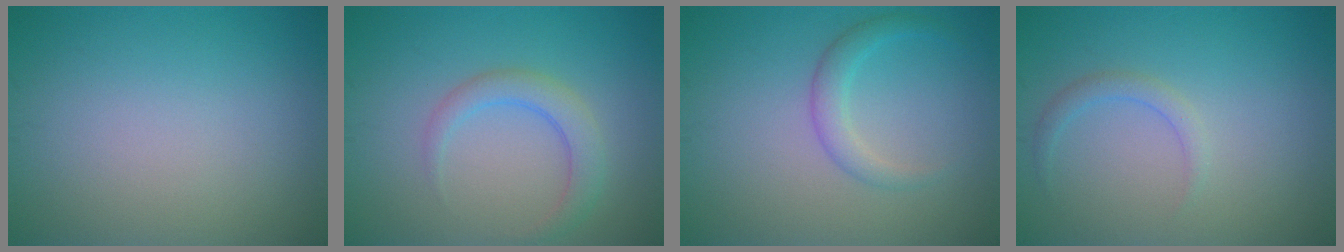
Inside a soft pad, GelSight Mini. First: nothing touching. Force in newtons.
{"total": 2.8, "press": 2.8, "slide": 0.1}
{"total": 2.1, "press": 2.1, "slide": 0.1}
{"total": 1.3, "press": 1.3, "slide": 0.1}